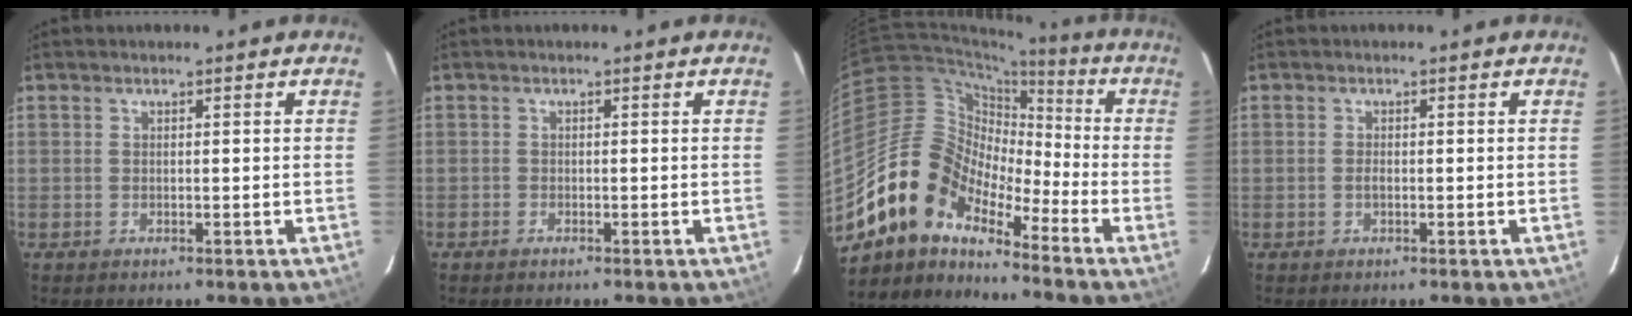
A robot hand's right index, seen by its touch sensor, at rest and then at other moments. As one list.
[{"total": 0.7, "force": [-0.6, 0.3, 0.0], "torque": [-0.005, 0.001, -0.014]}, {"total": 13.4, "force": [-10.8, 6.1, 5.1], "torque": [-0.088, 0.023, -0.221]}, {"total": 0.9, "force": [-0.3, 0.3, 0.7], "torque": [-0.015, -0.001, -0.006]}]